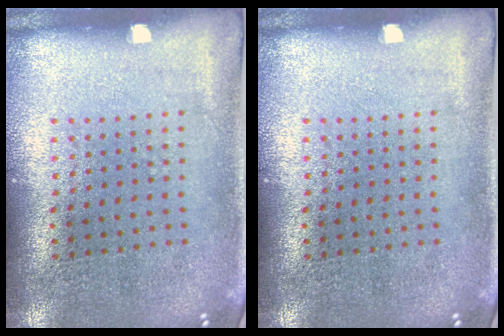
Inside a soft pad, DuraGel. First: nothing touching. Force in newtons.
{"total": 0.0}